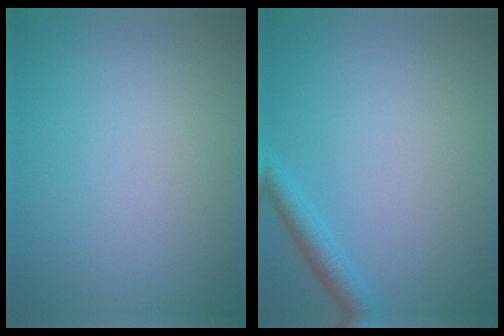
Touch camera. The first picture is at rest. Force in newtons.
{"total": 1.9, "press": 1.9, "slide": 0.2}